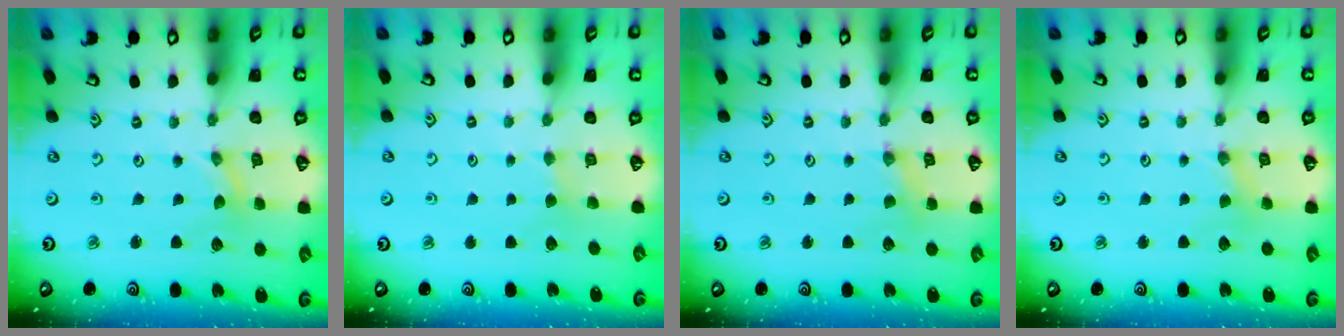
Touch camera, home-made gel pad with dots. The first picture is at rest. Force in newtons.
{"total": 2.0, "press": 2.0, "slide": 0.4}
{"total": 2.4, "press": 2.4, "slide": 0.3}
{"total": 1.9, "press": 1.8, "slide": 0.3}